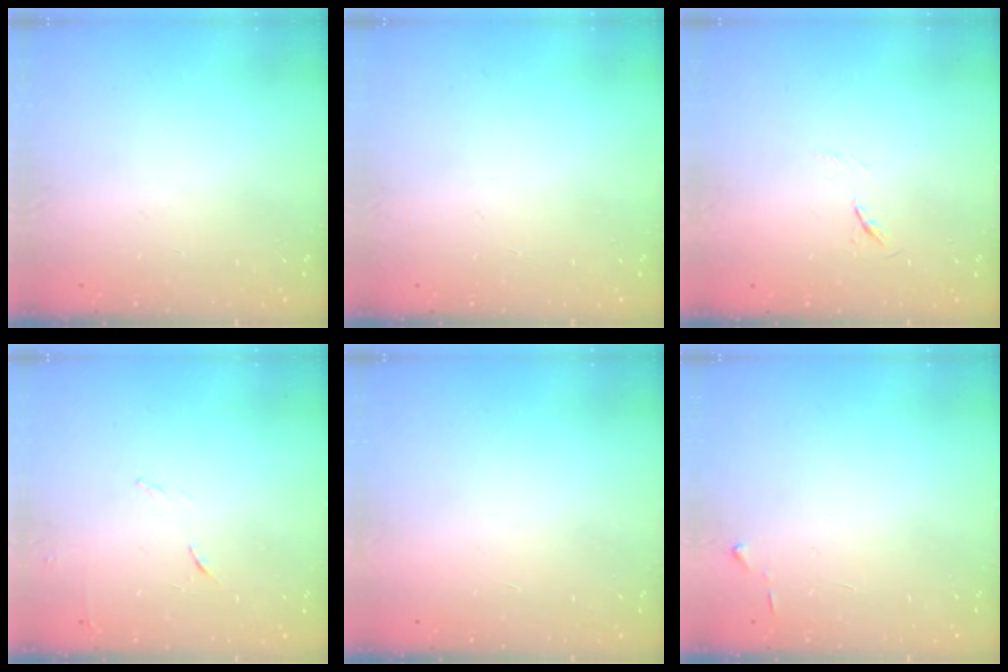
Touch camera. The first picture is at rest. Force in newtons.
{"total": 0.0}
{"total": 4.0, "press": 4.0, "slide": 0.6}
{"total": 4.8, "press": 4.7, "slide": 0.8}
{"total": 1.5, "press": 1.5, "slide": 0.1}
{"total": 3.0, "press": 2.9, "slide": 0.4}